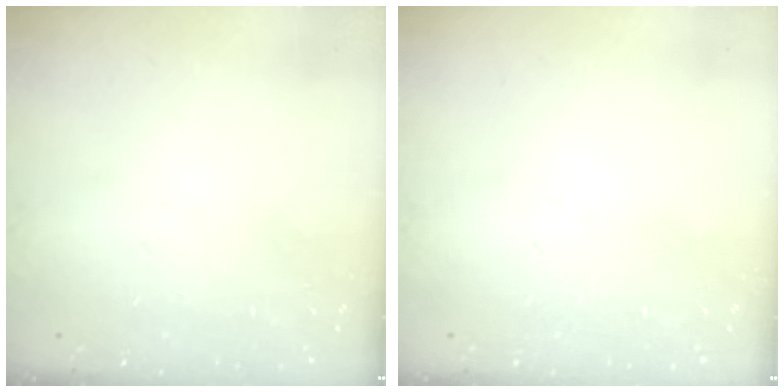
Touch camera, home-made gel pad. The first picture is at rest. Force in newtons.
{"total": 0.0}